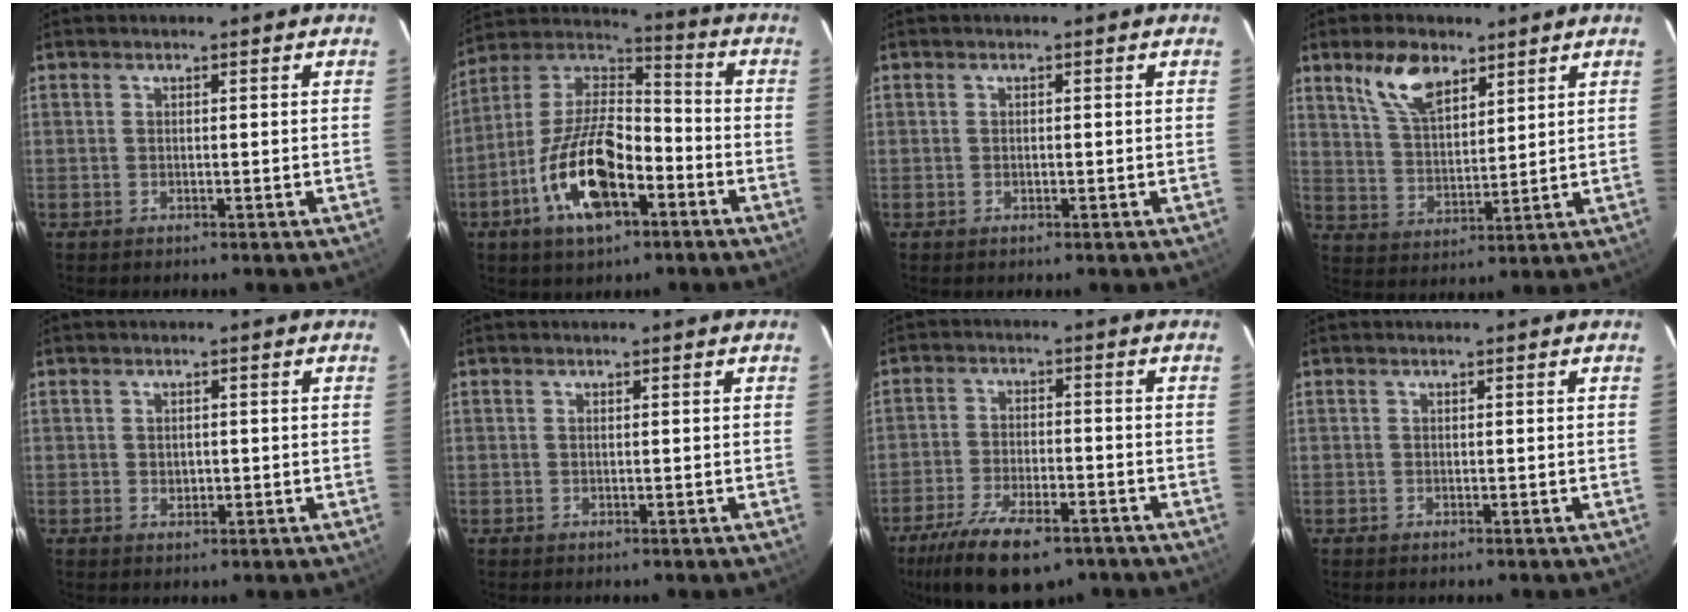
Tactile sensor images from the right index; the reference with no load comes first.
{"total": 17.9, "force": [-7.6, 8.1, 14.0], "torque": [-0.280, 0.002, -0.141]}
{"total": 0.6, "force": [-0.2, 0.5, 0.3], "torque": [-0.004, 0.000, -0.002]}
{"total": 9.5, "force": [6.1, 4.5, 5.8], "torque": [-0.107, 0.013, 0.122]}
{"total": 1.7, "force": [-0.1, 1.5, 0.8], "torque": [-0.011, 0.001, 0.000]}
{"total": 0.0}
{"total": 15.1, "force": [-10.4, 5.9, 9.2], "torque": [-0.198, -0.032, -0.174]}
{"total": 0.0}